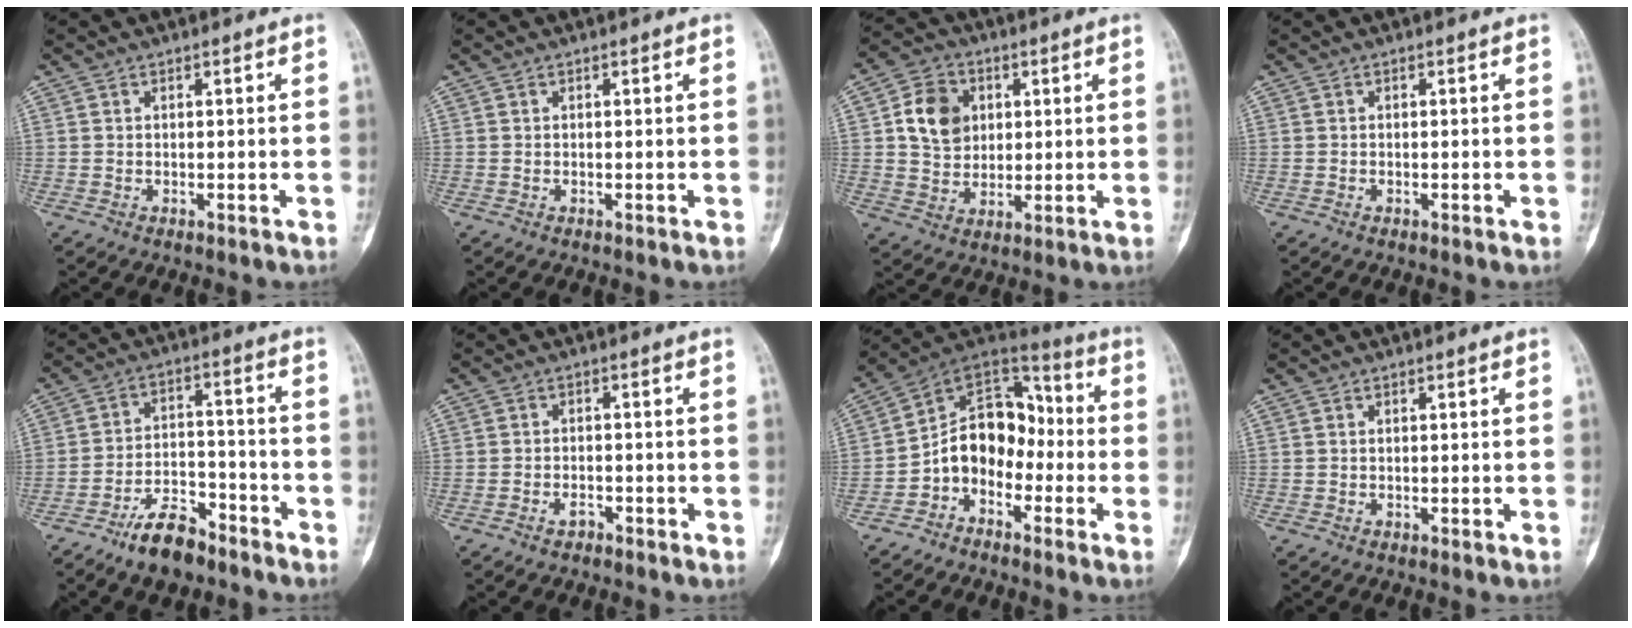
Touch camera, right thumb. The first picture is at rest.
{"total": 0.0}
{"total": 10.1, "force": [2.4, 8.2, 5.4], "torque": [-0.063, -0.003, 0.042]}
{"total": 0.0}
{"total": 9.7, "force": [-7.2, 4.3, 4.8], "torque": [-0.065, 0.055, -0.131]}
{"total": 1.9, "force": [-1.4, 1.2, 0.7], "torque": [-0.009, 0.010, -0.023]}
{"total": 13.1, "force": [-3.6, 9.8, 7.9], "torque": [-0.091, 0.075, -0.078]}
{"total": 0.0}